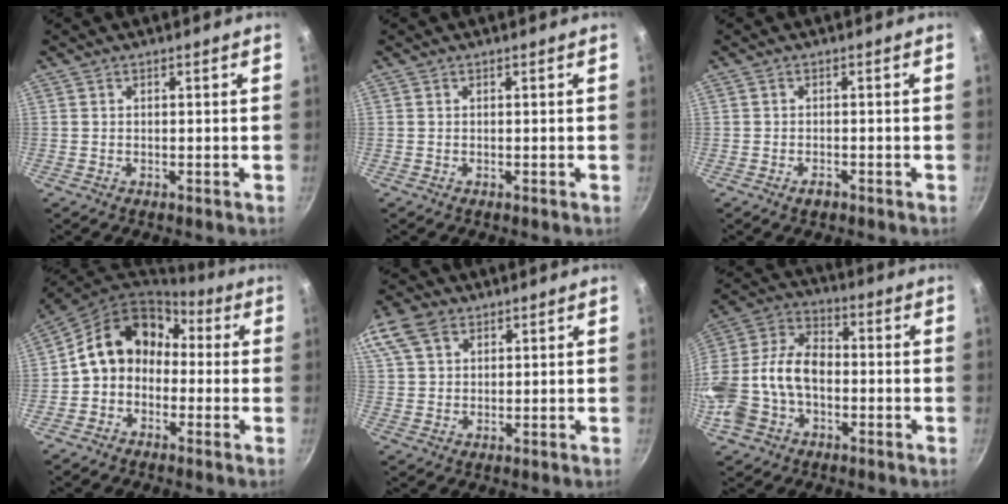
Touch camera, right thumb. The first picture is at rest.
{"total": 0.0}
{"total": 1.8, "force": [-1.1, 0.9, 1.0], "torque": [-0.018, 0.008, -0.020]}
{"total": 12.9, "force": [0.0, 10.5, 7.6], "torque": [-0.096, 0.055, -0.019]}
{"total": 11.0, "force": [5.8, 7.4, 5.8], "torque": [-0.123, 0.018, 0.109]}
{"total": 17.8, "force": [-3.3, 12.3, 12.4], "torque": [-0.243, 0.051, -0.067]}